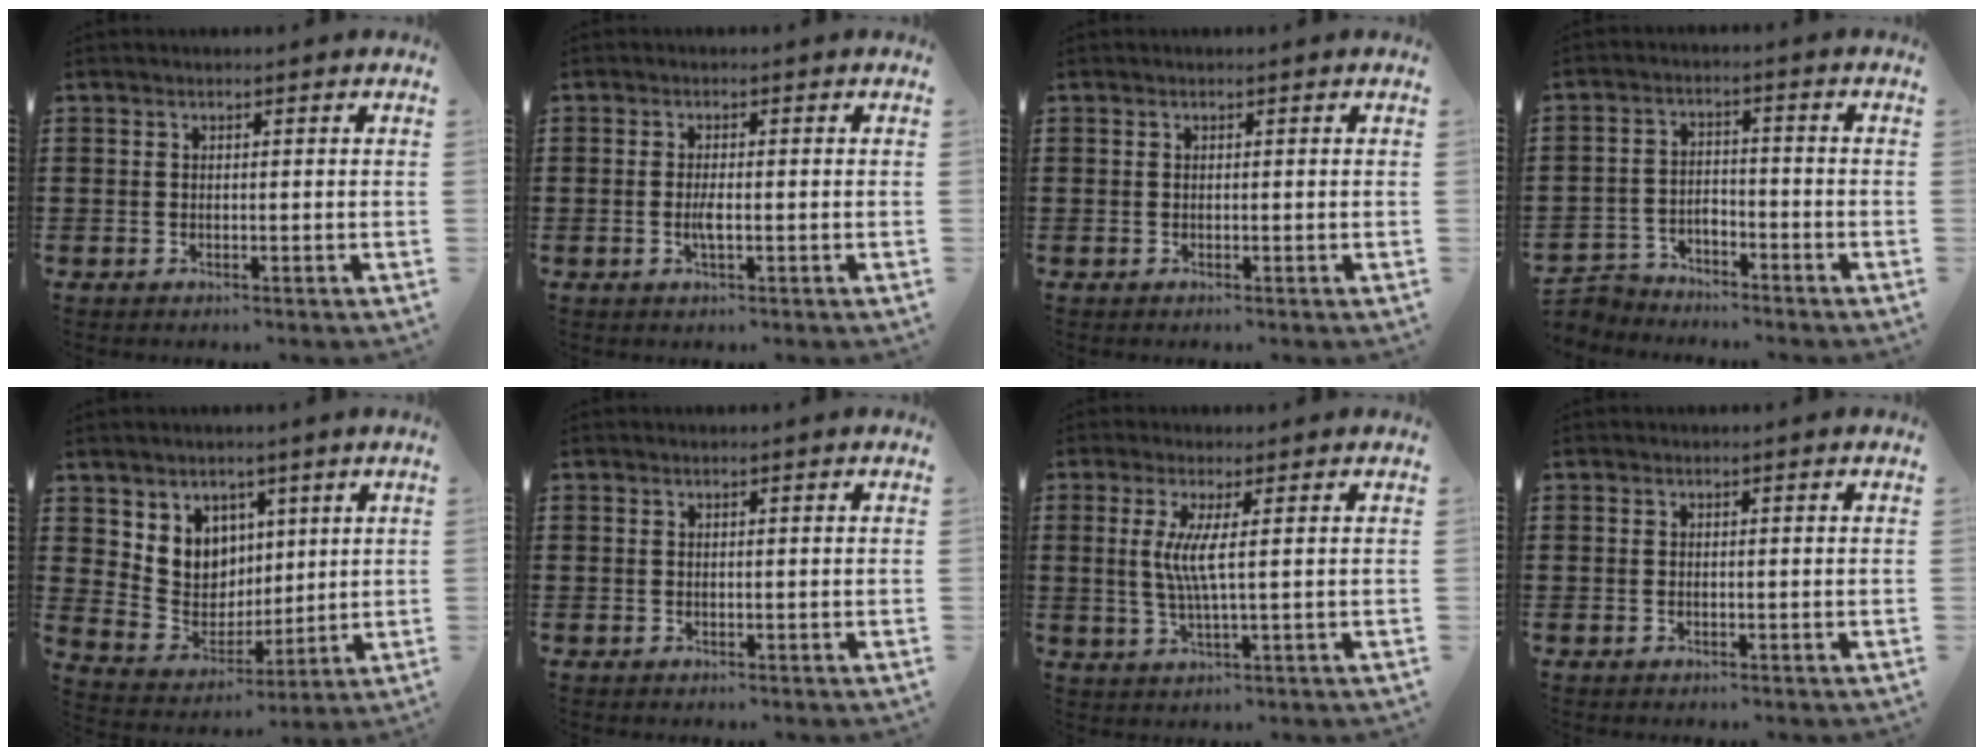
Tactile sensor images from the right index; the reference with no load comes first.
{"total": 2.2, "force": [-0.5, 0.5, 2.0], "torque": [-0.044, -0.001, -0.011]}
{"total": 0.0}
{"total": 4.0, "force": [-3.9, 1.0, -0.1], "torque": [-0.004, 0.006, -0.083]}
{"total": 7.1, "force": [3.4, 6.3, 0.4], "torque": [-0.045, -0.027, 0.069]}
{"total": 0.0}
{"total": 5.2, "force": [0.7, 0.0, 5.1], "torque": [-0.113, -0.013, 0.005]}
{"total": 0.0}